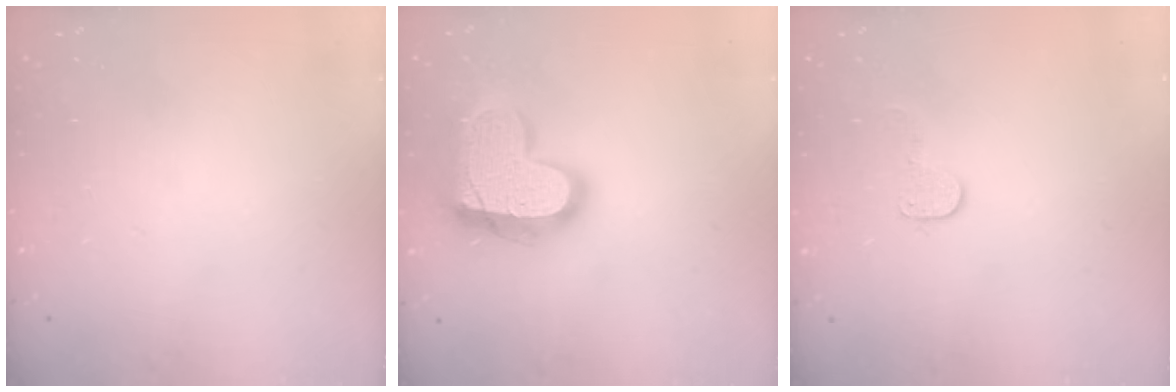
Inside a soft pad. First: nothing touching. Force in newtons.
{"total": 20.9, "press": 20.8, "slide": 1.8}
{"total": 6.4, "press": 6.4, "slide": 0.4}